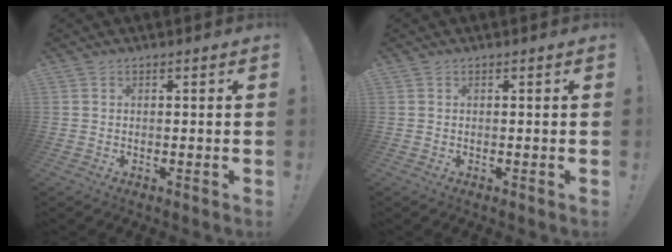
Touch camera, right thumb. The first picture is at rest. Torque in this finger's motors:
{"motor_torque": [0.01, 0.00, 0.01, 0.00, 0.01]}